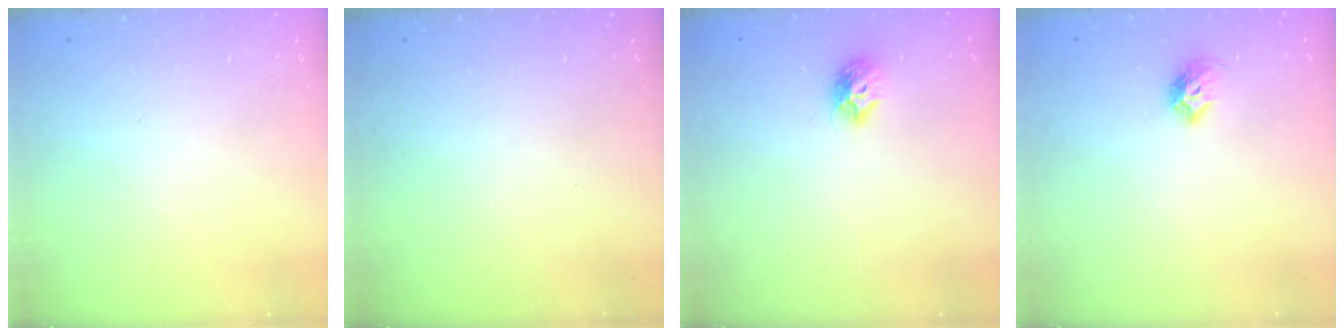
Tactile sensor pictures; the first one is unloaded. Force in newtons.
{"total": 0.0}
{"total": 8.0, "press": 8.0, "slide": 0.5}
{"total": 7.7, "press": 7.7, "slide": 1.0}